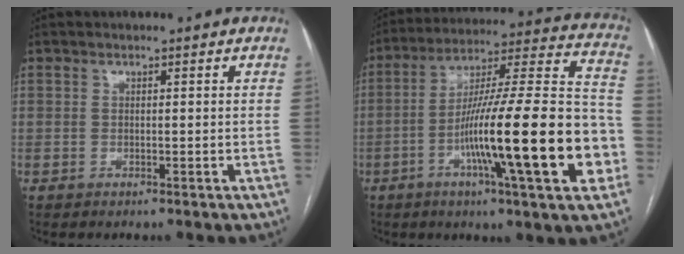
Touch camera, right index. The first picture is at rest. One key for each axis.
{"total": 25.1, "fx": -7.4, "fy": 1.5, "fz": 23.9, "tx": -0.325, "ty": 0.000, "tz": -0.120}